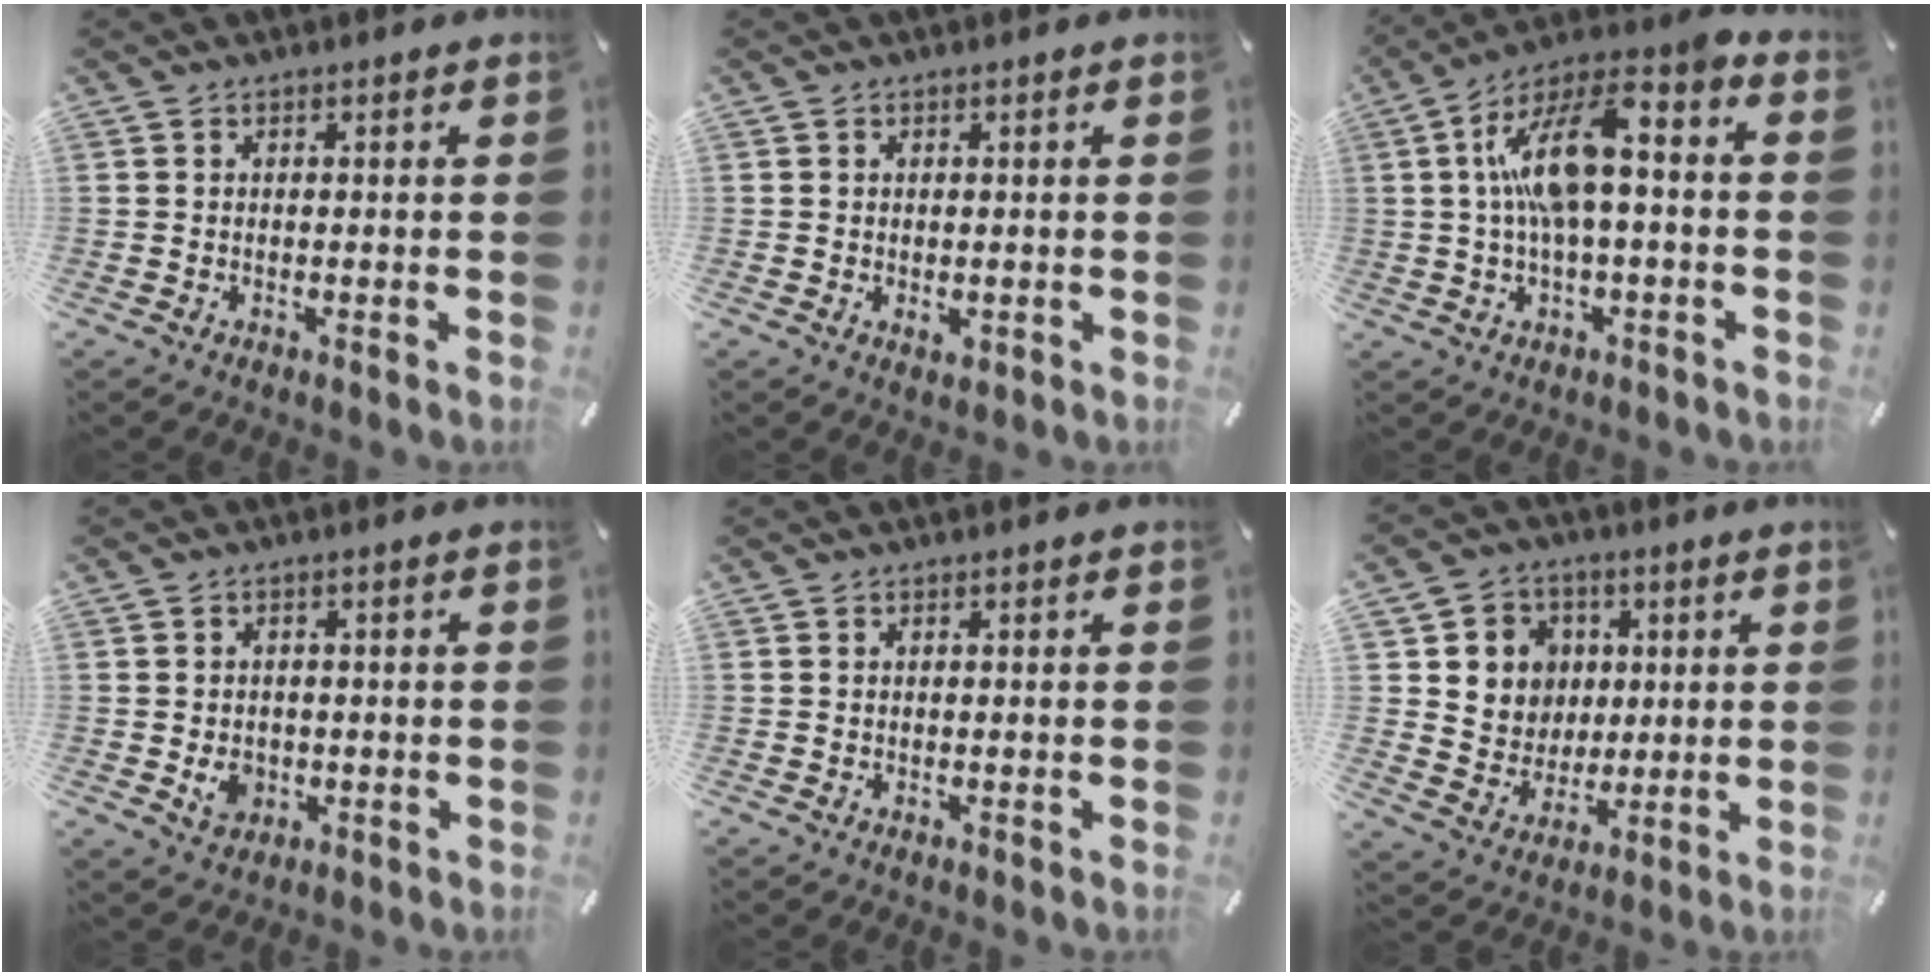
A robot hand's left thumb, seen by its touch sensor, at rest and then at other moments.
{"total": 1.3, "force": [0.0, 1.0, 0.8], "torque": [-0.015, 0.001, 0.000]}
{"total": 14.6, "force": [1.6, 5.9, 13.3], "torque": [-0.252, -0.004, 0.029]}
{"total": 4.4, "force": [-0.8, 3.8, 2.0], "torque": [-0.025, -0.003, -0.015]}
{"total": 0.0}
{"total": 9.6, "force": [2.3, 9.3, 0.7], "torque": [-0.022, -0.021, 0.051]}